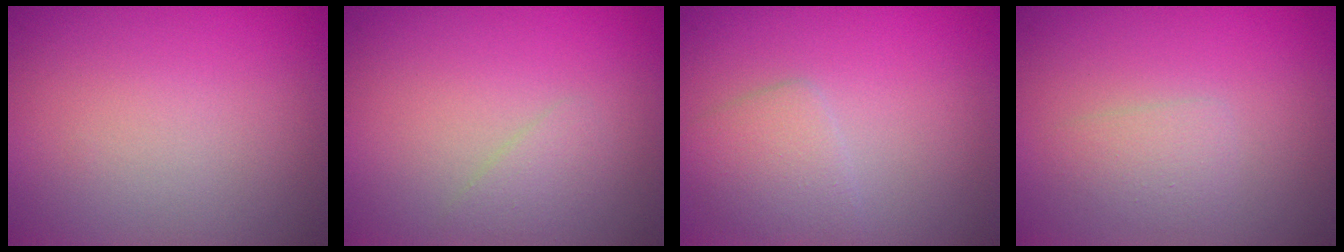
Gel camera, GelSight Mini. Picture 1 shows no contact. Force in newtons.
{"total": 1.2, "press": 1.2, "slide": 0.0}
{"total": 2.5, "press": 2.5, "slide": 0.2}
{"total": 1.6, "press": 1.6, "slide": 0.0}